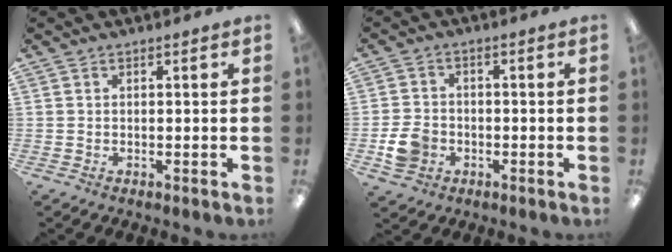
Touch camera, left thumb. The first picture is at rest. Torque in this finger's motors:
{"motor_torque": [-0.83, 0.92, 0.21, -0.10, 0.00]}